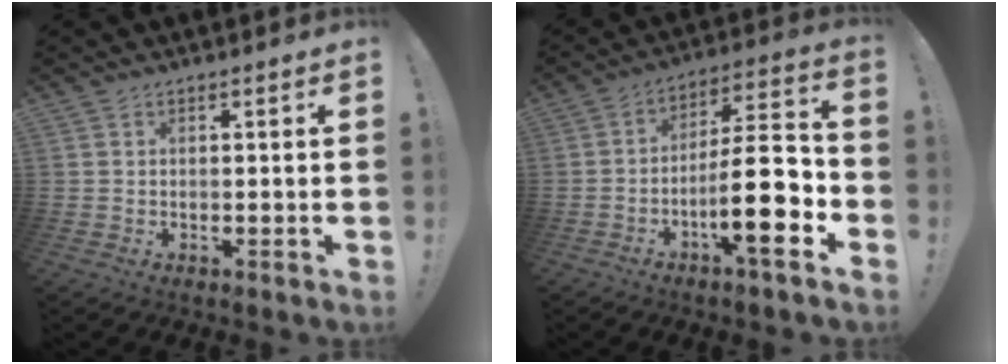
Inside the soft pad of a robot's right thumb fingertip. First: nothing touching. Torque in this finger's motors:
{"motor_torque": [1.93, 2.57, 1.44, -1.32, 0.17]}